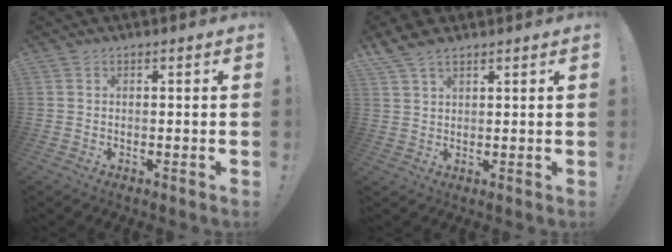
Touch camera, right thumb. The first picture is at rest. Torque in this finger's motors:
{"motor_torque": [0.05, 0.08, 0.39, 0.24, 0.02]}